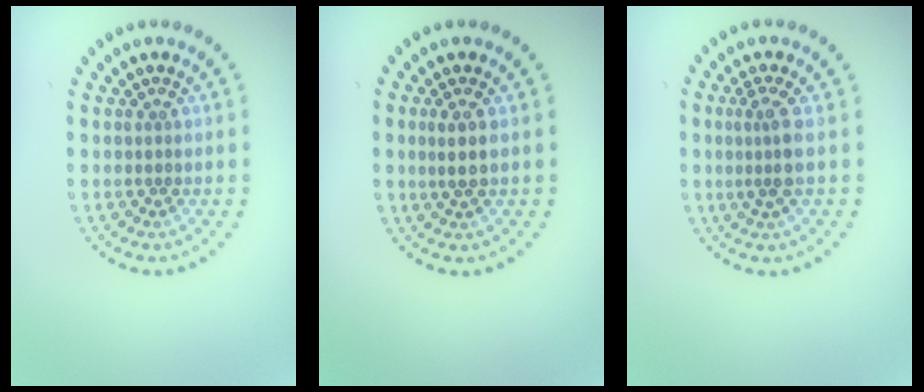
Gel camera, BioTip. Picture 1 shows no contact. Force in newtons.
{"total": 1.5, "press": 1.3, "slide": 0.9}
{"total": 2.3, "press": 1.8, "slide": 1.5}